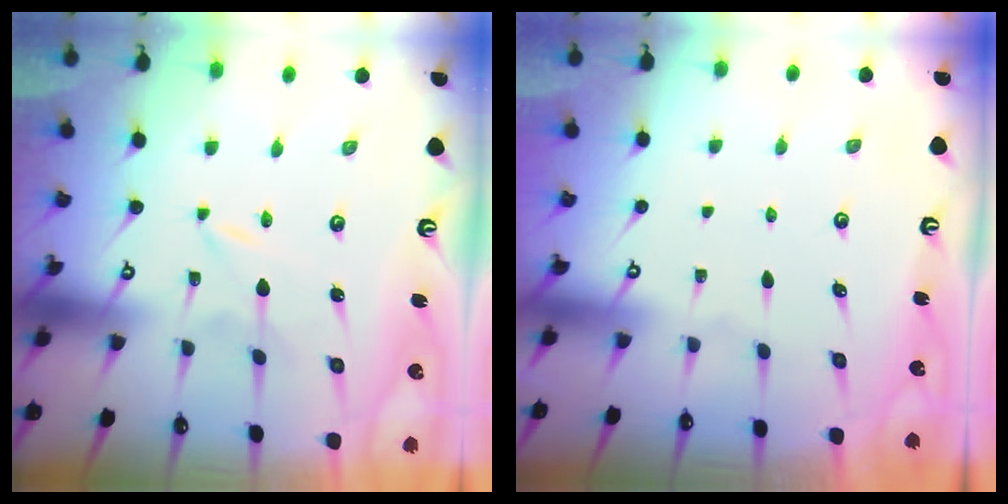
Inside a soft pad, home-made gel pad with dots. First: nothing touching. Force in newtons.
{"total": 0.0}